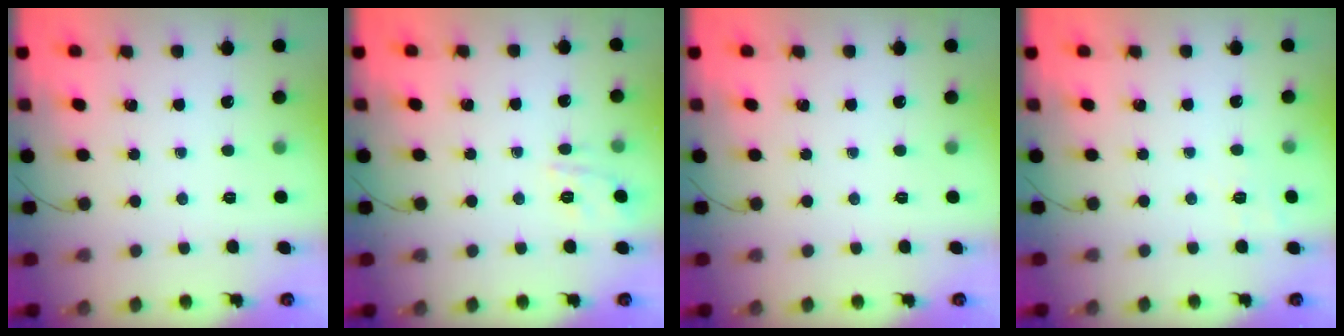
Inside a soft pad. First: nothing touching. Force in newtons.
{"total": 2.1, "press": 1.6, "slide": 1.5}
{"total": 0.0}
{"total": 4.9, "press": 4.5, "slide": 2.0}